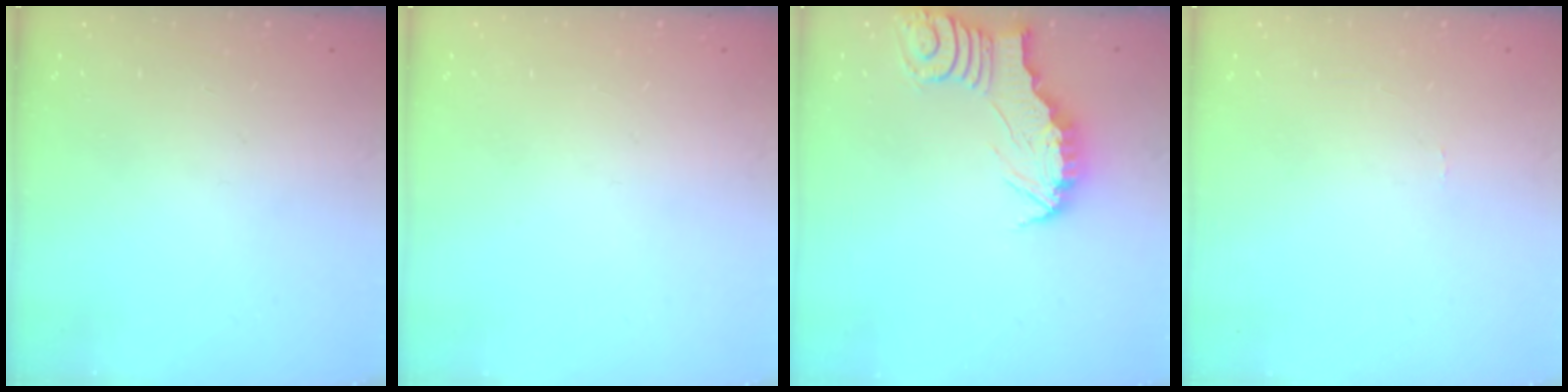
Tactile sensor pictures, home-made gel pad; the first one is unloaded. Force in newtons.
{"total": 0.0}
{"total": 2.9, "press": 2.9, "slide": 0.3}
{"total": 0.0}